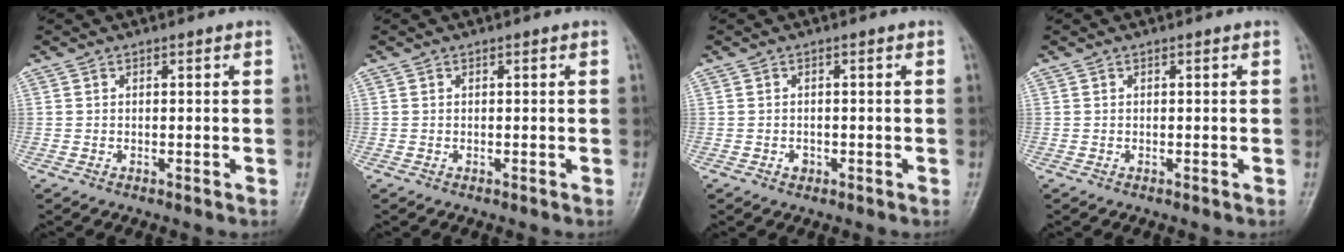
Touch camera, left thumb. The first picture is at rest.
{"total": 0.0}
{"total": 1.1, "force": [-0.5, 0.9, 0.4], "torque": [-0.002, 0.003, -0.007]}
{"total": 0.0}